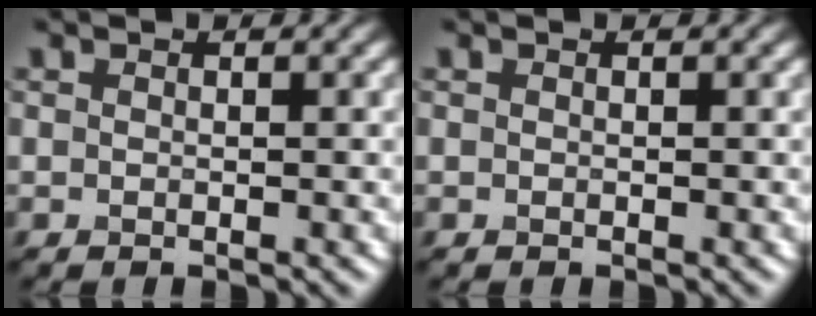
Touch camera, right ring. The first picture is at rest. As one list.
[{"total": 0.0}]